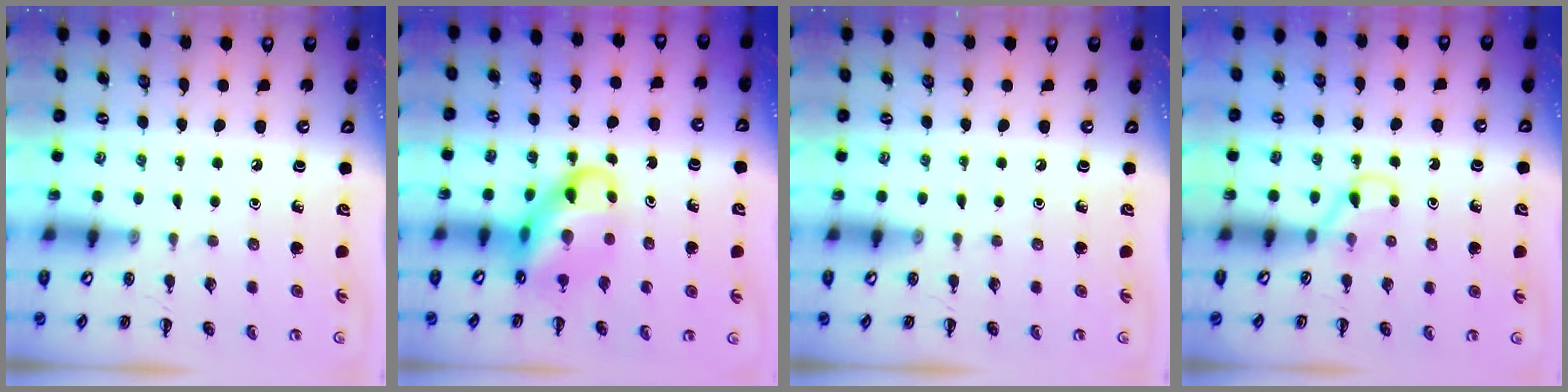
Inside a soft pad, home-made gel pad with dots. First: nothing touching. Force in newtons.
{"total": 12.1, "press": 11.6, "slide": 3.1}
{"total": 0.0}
{"total": 3.6, "press": 3.4, "slide": 1.3}